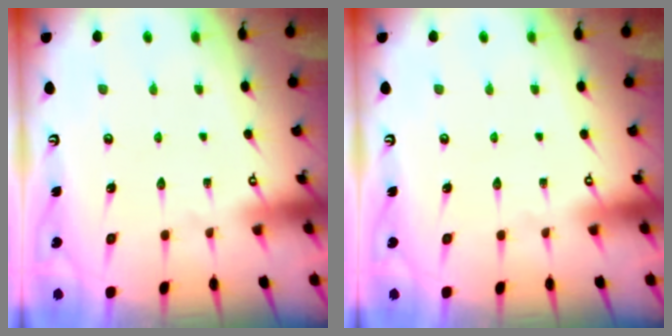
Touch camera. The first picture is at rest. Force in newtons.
{"total": 0.0}